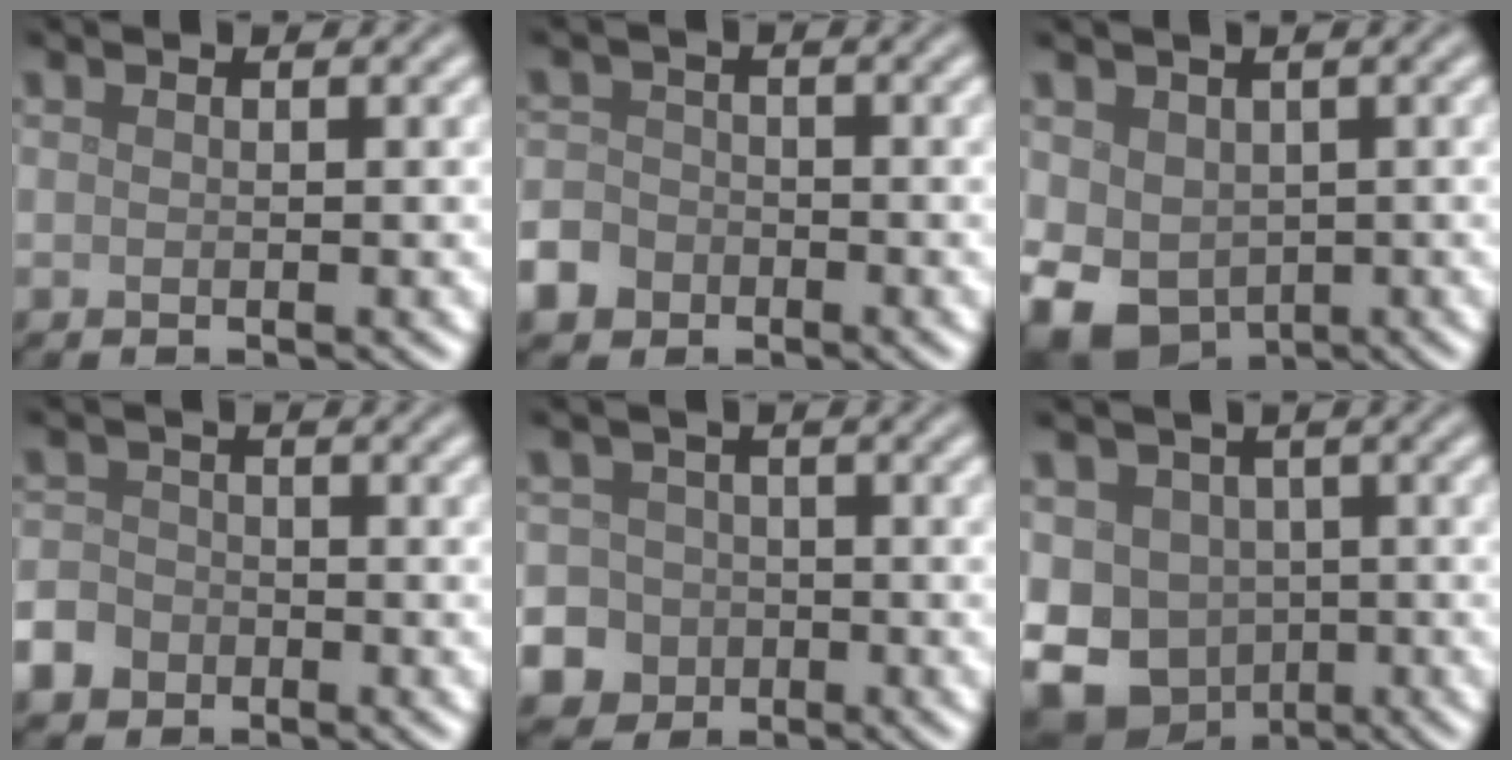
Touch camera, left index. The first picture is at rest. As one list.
[{"total": 4.2, "force": [-2.5, 3.1, 1.1], "torque": [-0.013, -0.009, -0.053]}, {"total": 6.6, "force": [-1.4, 5.2, 3.9], "torque": [-0.081, -0.019, -0.012]}, {"total": 3.9, "force": [-2.4, 2.9, 1.1], "torque": [-0.016, -0.008, -0.051]}, {"total": 11.3, "force": [-5.2, 9.8, 2.1], "torque": [-0.051, -0.029, -0.120]}, {"total": 11.6, "force": [-3.7, 9.8, 4.9], "torque": [-0.091, -0.033, -0.083]}]